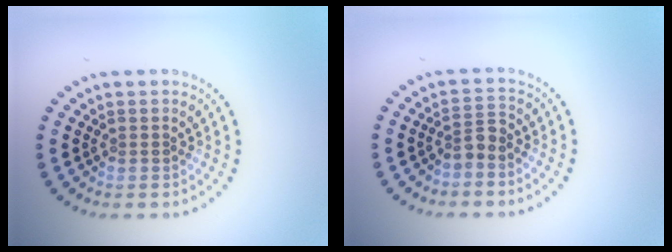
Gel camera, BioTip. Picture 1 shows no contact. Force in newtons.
{"total": 1.7, "press": 1.4, "slide": 1.1}